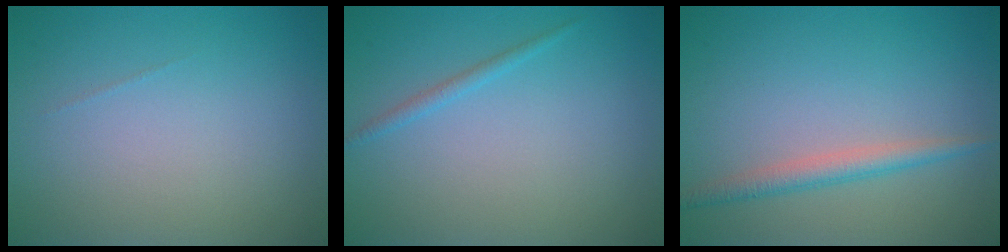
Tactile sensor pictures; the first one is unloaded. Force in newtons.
{"total": 0.9, "press": 0.9, "slide": 0.1}
{"total": 2.2, "press": 2.2, "slide": 0.0}